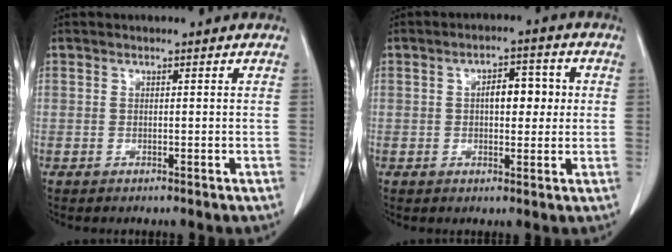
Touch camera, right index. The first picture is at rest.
{"total": 5.5, "force": [0.6, 2.5, 4.8], "torque": [-0.070, 0.018, 0.009]}